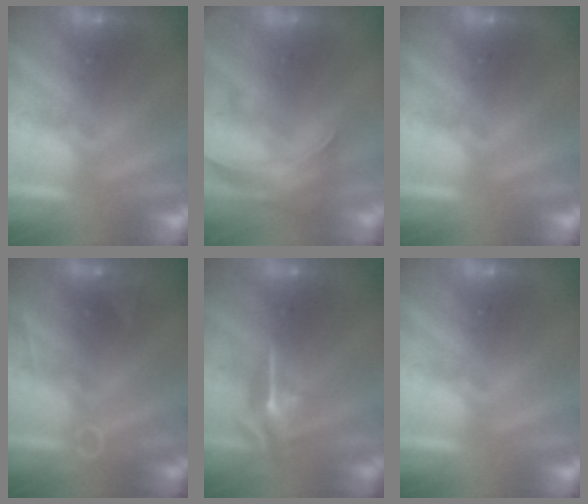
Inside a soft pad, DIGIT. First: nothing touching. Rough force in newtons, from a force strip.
{"total": 9.6}
{"total": 0.0}
{"total": 2.8}
{"total": 7.7}
{"total": 0.0}